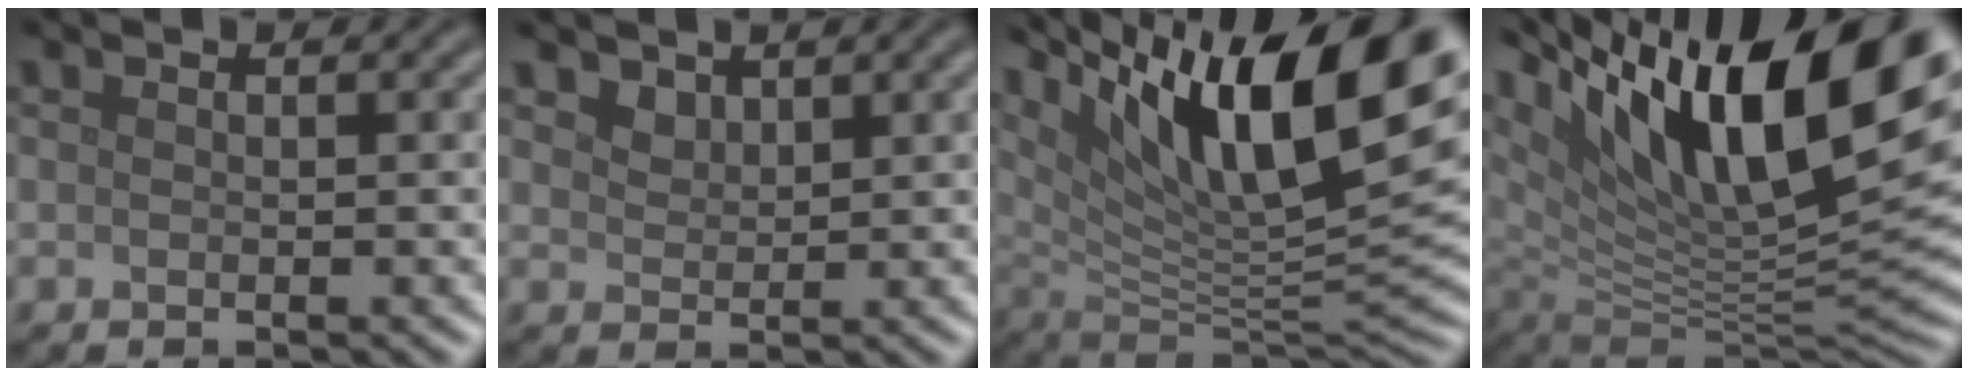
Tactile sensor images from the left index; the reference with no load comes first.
{"total": 1.5, "force": [1.2, 0.8, 0.3], "torque": [-0.011, -0.008, 0.026]}
{"total": 16.4, "force": [8.5, 5.3, 13.0], "torque": [-0.228, 0.012, 0.153]}
{"total": 17.7, "force": [9.0, 6.7, 13.7], "torque": [-0.245, 0.023, 0.157]}